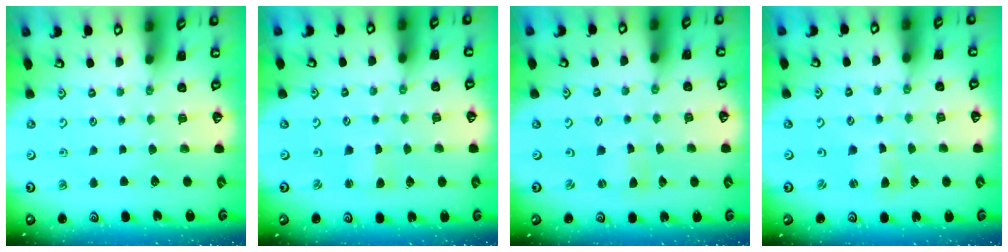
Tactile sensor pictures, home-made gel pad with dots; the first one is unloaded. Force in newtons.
{"total": 1.4, "press": 1.4, "slide": 0.1}
{"total": 0.0}
{"total": 1.6, "press": 1.6, "slide": 0.3}